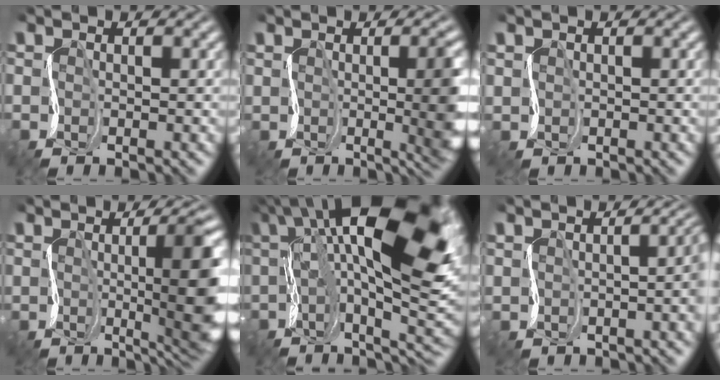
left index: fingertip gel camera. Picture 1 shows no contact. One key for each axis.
{"total": 5.8, "fx": 0.7, "fy": 1.8, "fz": 5.4, "tx": -0.052, "ty": -0.005, "tz": 0.018}
{"total": 1.4, "fx": 0.5, "fy": -0.1, "fz": -1.3, "tx": 0.013, "ty": 0.003, "tz": 0.018}
{"total": 8.0, "fx": 1.0, "fy": 1.7, "fz": 7.8, "tx": -0.102, "ty": -0.007, "tz": 0.031}
{"total": 17.5, "fx": 6.0, "fy": 6.4, "fz": 15.1, "tx": -0.259, "ty": 0.022, "tz": 0.125}
{"total": 2.7, "fx": 0.2, "fy": 0.7, "fz": 2.6, "tx": -0.017, "ty": 0.000, "tz": 0.007}